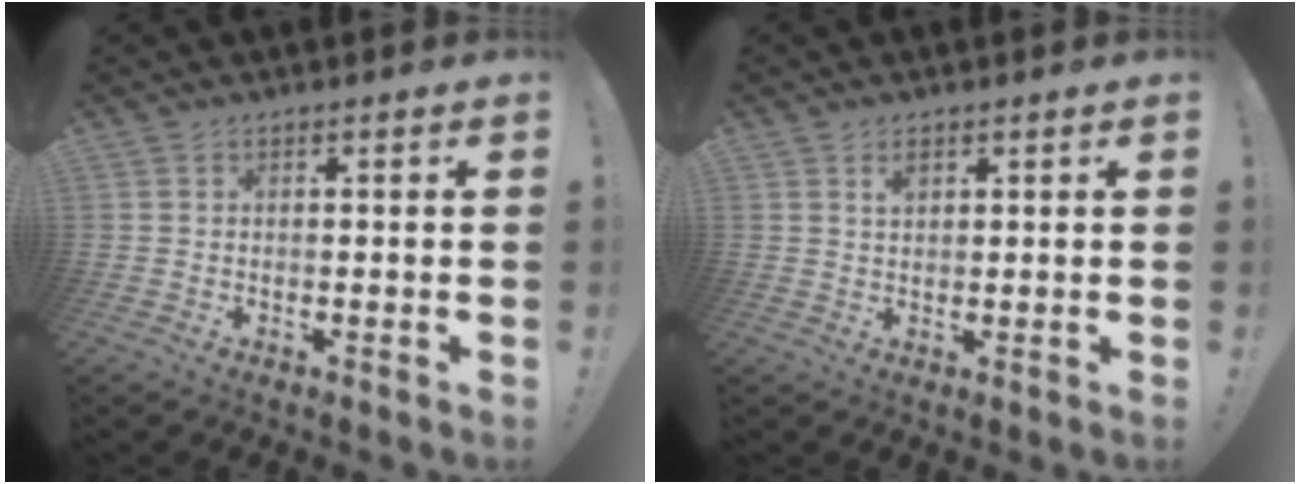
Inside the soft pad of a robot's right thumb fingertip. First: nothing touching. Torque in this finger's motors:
{"motor_torque": [-0.01, -0.08, -0.49, 0.13, -0.02]}